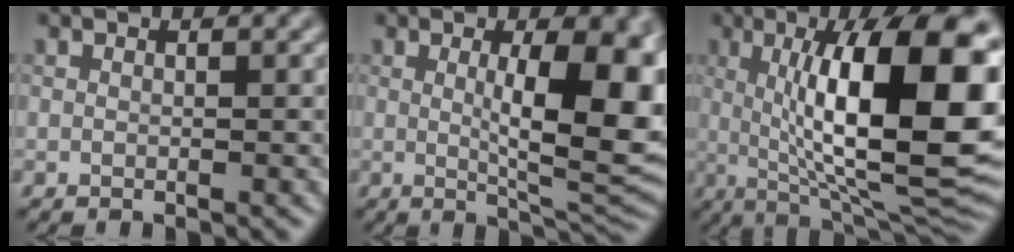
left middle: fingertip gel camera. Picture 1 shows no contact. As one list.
[{"total": 10.5, "force": [1.1, 2.9, 10.1], "torque": [-0.135, -0.010, 0.024]}, {"total": 16.5, "force": [2.2, 4.9, 15.6], "torque": [-0.204, 0.011, 0.029]}]